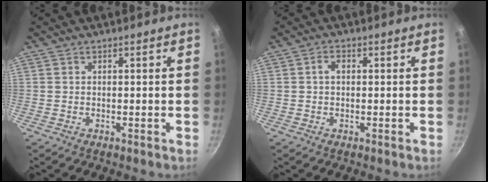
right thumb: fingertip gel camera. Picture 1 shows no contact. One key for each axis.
{"total": 2.0, "fx": 0.2, "fy": 1.4, "fz": 1.4, "tx": -0.020, "ty": 0.007, "tz": 0.001}